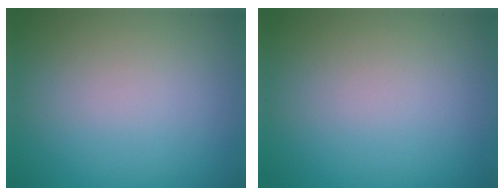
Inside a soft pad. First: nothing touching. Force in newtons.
{"total": 0.0}